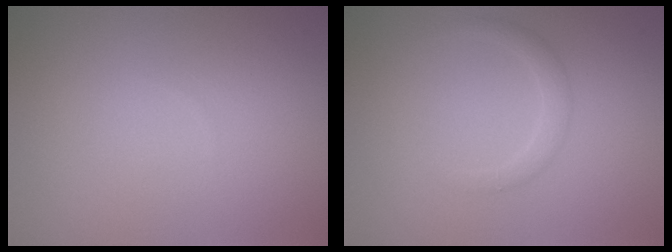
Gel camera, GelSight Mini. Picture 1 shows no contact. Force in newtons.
{"total": 1.3, "press": 1.3, "slide": 0.0}